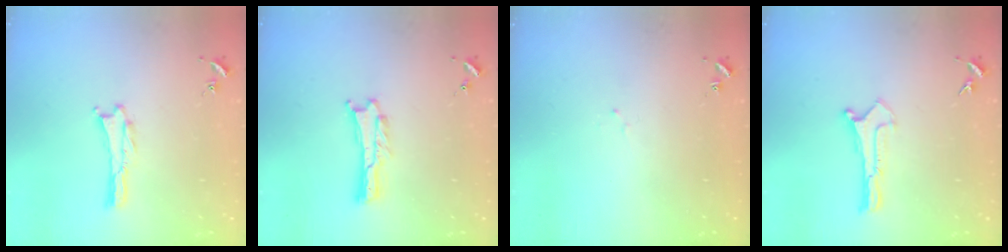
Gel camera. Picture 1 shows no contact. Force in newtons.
{"total": 0.0}
{"total": 1.1, "press": 1.0, "slide": 0.2}
{"total": 0.0}